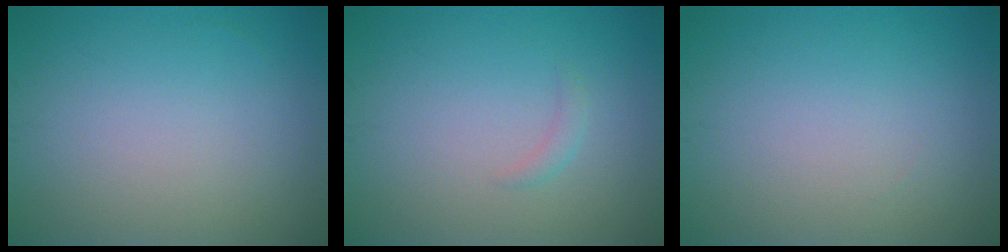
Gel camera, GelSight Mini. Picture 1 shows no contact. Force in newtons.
{"total": 0.8, "press": 0.8, "slide": 0.0}
{"total": 0.0}